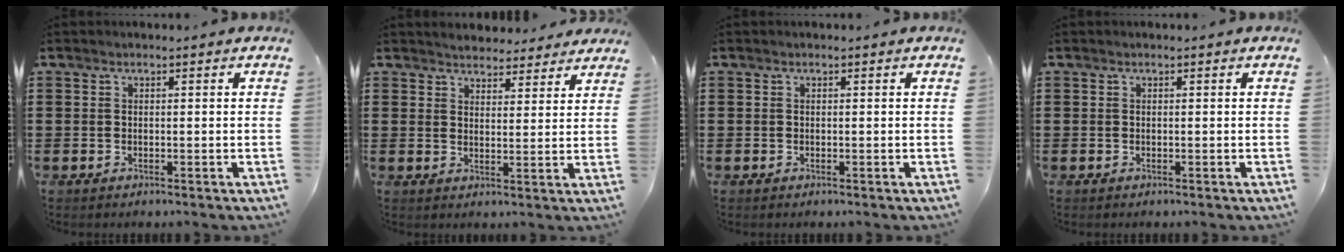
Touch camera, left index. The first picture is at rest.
{"total": 3.4, "force": [3.3, 0.6, -0.1], "torque": [-0.010, -0.010, 0.060]}
{"total": 0.0}
{"total": 0.0}